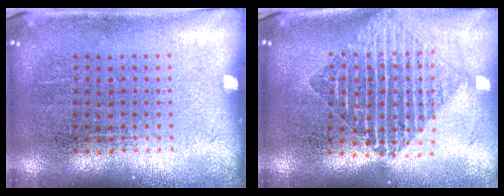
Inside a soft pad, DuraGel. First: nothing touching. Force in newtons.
{"total": 1.9, "press": 1.6, "slide": 1.1}